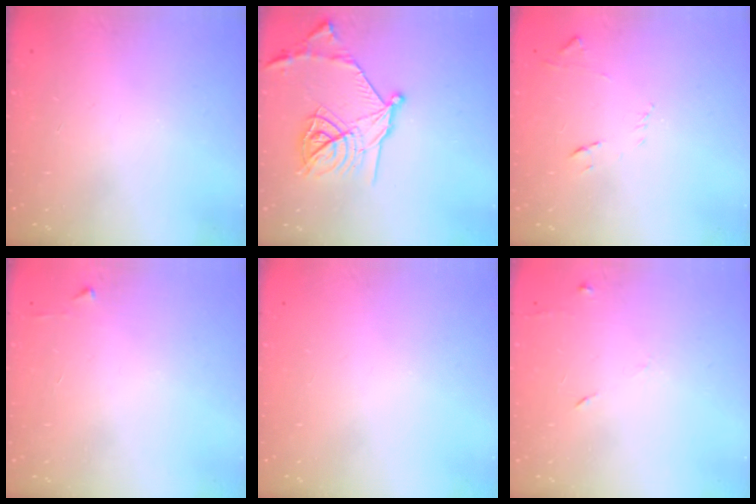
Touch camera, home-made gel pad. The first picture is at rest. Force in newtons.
{"total": 20.0, "press": 20.0, "slide": 1.2}
{"total": 7.8, "press": 7.8, "slide": 0.6}
{"total": 2.4, "press": 2.4, "slide": 0.3}
{"total": 0.0}
{"total": 5.2, "press": 5.1, "slide": 0.6}